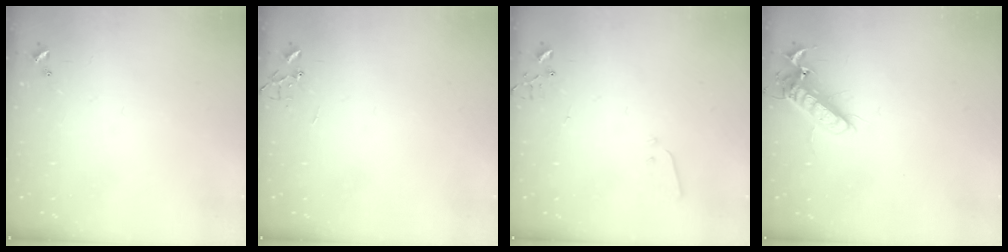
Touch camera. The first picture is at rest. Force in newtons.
{"total": 0.0}
{"total": 2.2, "press": 2.1, "slide": 0.3}
{"total": 12.7, "press": 12.5, "slide": 2.1}